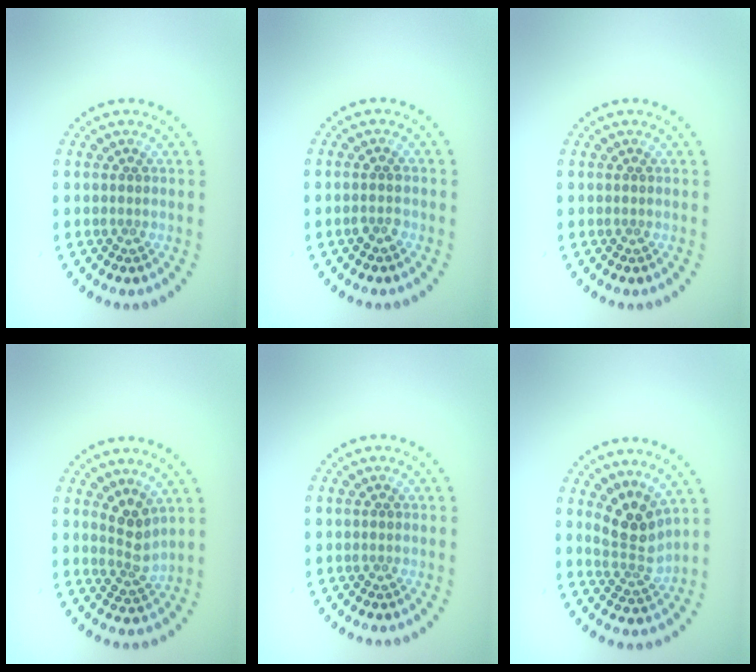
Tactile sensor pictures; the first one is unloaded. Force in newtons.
{"total": 1.2, "press": 1.2, "slide": 0.1}
{"total": 0.0}
{"total": 2.4, "press": 1.9, "slide": 1.6}
{"total": 0.0}
{"total": 3.5, "press": 2.9, "slide": 2.0}